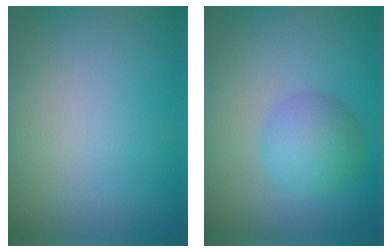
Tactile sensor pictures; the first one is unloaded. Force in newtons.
{"total": 3.4, "press": 3.4, "slide": 0.1}